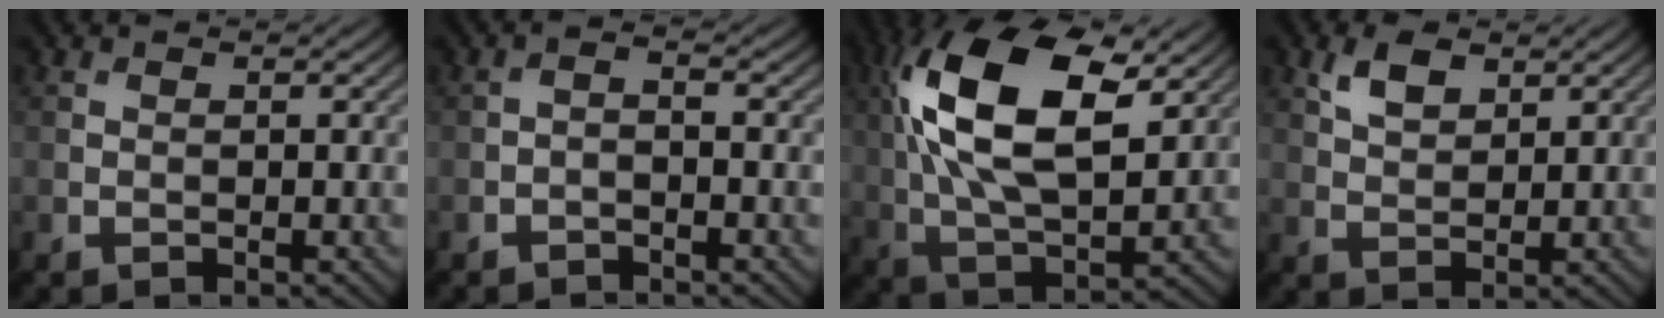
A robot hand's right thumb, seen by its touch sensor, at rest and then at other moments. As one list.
[{"total": 1.4, "force": [-1.0, 0.4, 1.0], "torque": [-0.020, 0.000, -0.023]}, {"total": 16.8, "force": [5.7, 8.2, 13.6], "torque": [-0.285, 0.025, 0.094]}, {"total": 3.9, "force": [2.2, 2.1, 2.4], "torque": [-0.054, -0.001, 0.044]}]